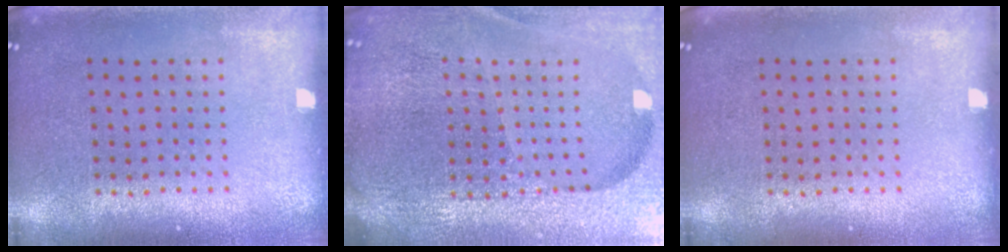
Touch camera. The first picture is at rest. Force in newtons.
{"total": 6.3, "press": 5.6, "slide": 3.1}
{"total": 0.0}